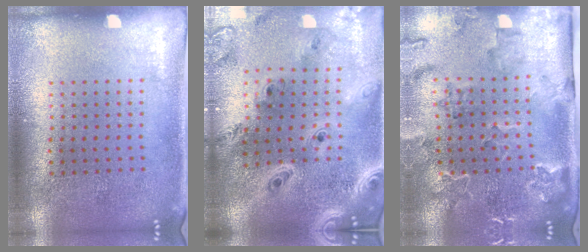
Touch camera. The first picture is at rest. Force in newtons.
{"total": 4.0, "press": 3.1, "slide": 2.6}
{"total": 2.3, "press": 2.2, "slide": 0.5}